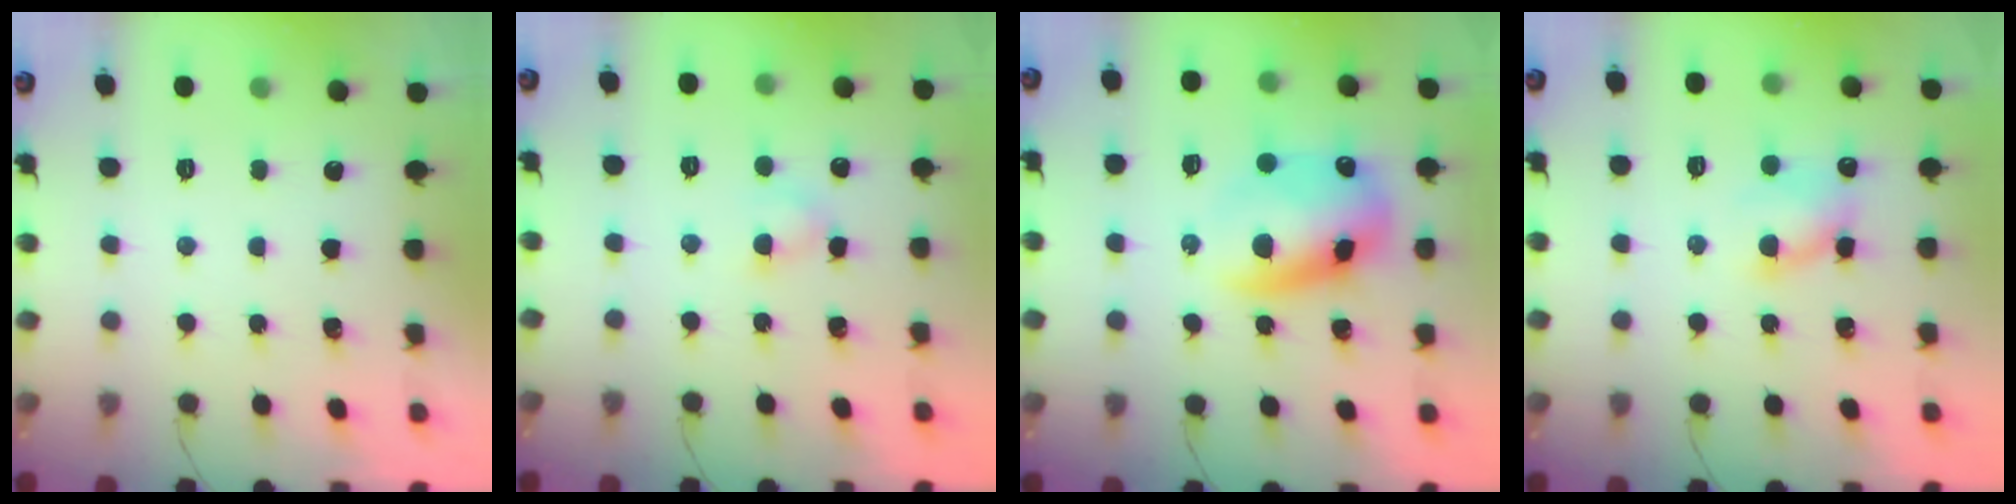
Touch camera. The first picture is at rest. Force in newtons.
{"total": 4.0, "press": 3.8, "slide": 1.2}
{"total": 12.7, "press": 12.4, "slide": 2.4}
{"total": 7.1, "press": 7.0, "slide": 0.9}